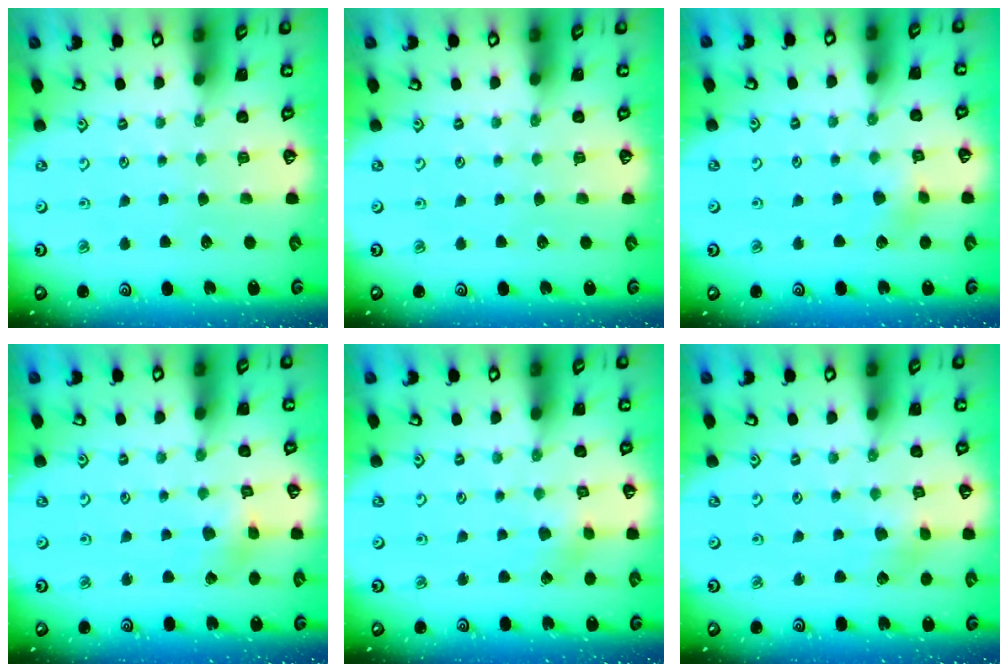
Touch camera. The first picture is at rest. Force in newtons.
{"total": 0.0}
{"total": 4.0, "press": 4.0, "slide": 0.5}
{"total": 2.5, "press": 2.5, "slide": 0.2}
{"total": 2.1, "press": 2.1, "slide": 0.1}
{"total": 3.0, "press": 2.9, "slide": 0.3}